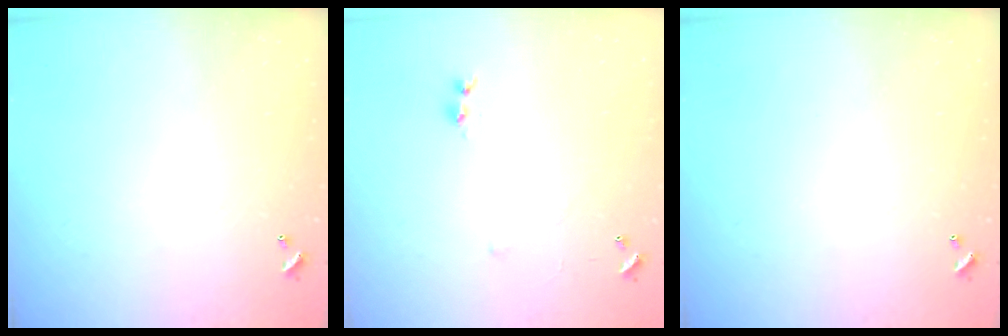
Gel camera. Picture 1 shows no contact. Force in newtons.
{"total": 5.1, "press": 5.0, "slide": 0.9}
{"total": 0.0}